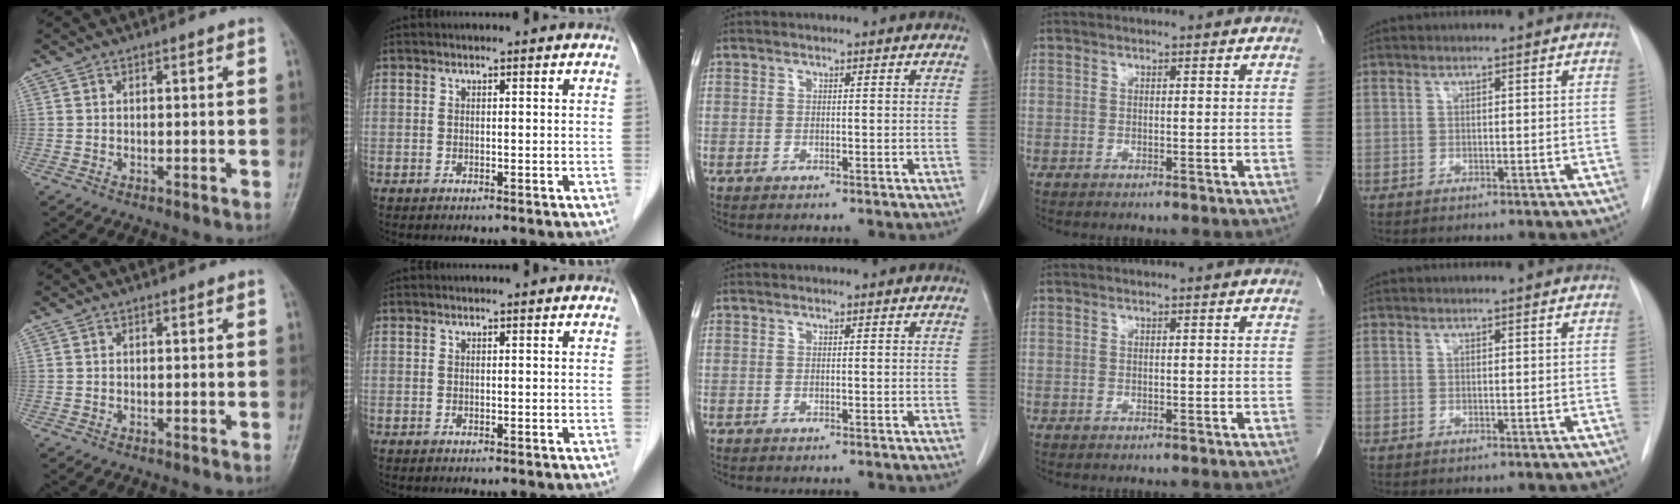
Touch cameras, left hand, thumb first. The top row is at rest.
{}